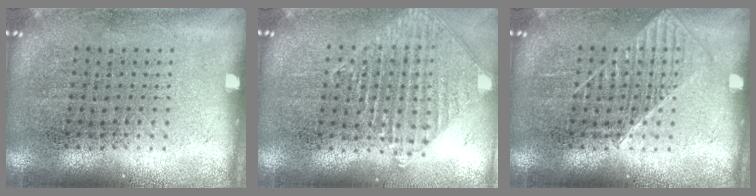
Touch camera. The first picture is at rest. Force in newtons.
{"total": 1.0, "press": 1.0, "slide": 0.1}
{"total": 1.3, "press": 1.3, "slide": 0.3}